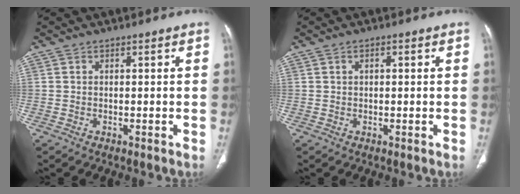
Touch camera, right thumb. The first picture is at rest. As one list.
[{"total": 1.1, "force": [0.3, 0.6, 0.8], "torque": [-0.014, 0.004, 0.006]}]